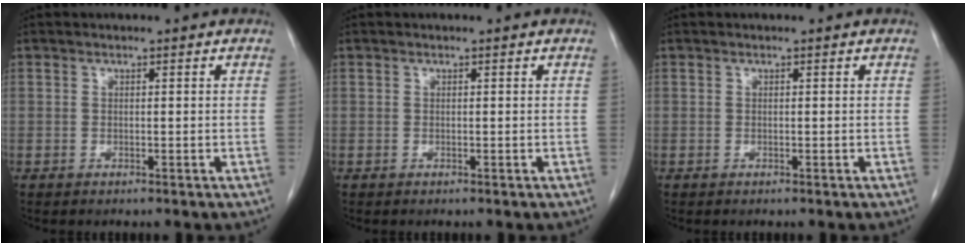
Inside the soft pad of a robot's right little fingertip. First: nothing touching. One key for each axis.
{"total": 0.0}
{"total": 0.0}